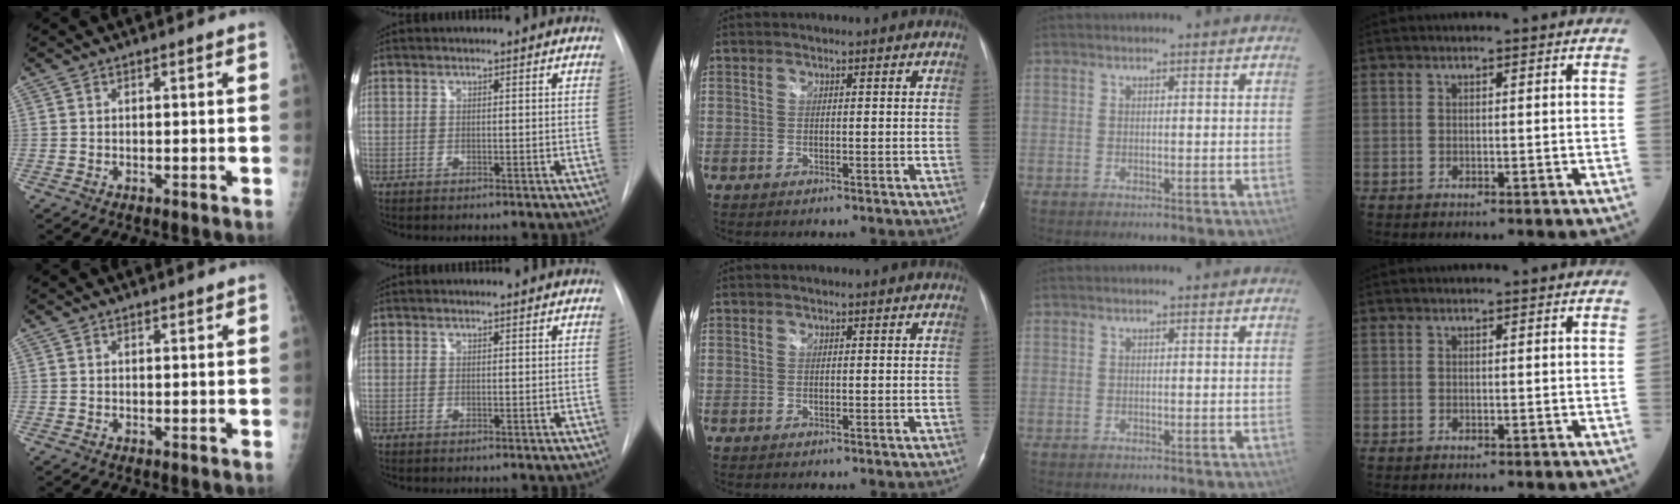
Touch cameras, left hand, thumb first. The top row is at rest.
{"thumb": {"total": 1.0, "force": [0.9, 0.3, 0.3], "torque": [-0.002, -0.004, 0.013]}, "index": {"total": 1.5, "force": [1.5, 0.0, 0.2], "torque": [-0.010, 0.010, 0.018]}}